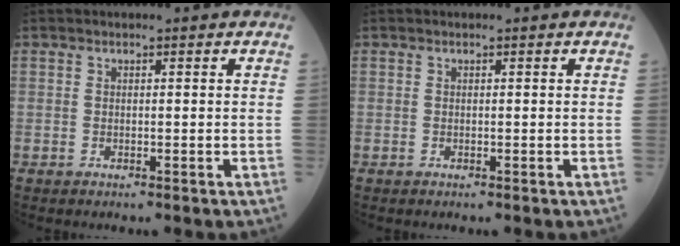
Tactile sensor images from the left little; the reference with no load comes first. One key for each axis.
{"total": 0.0}